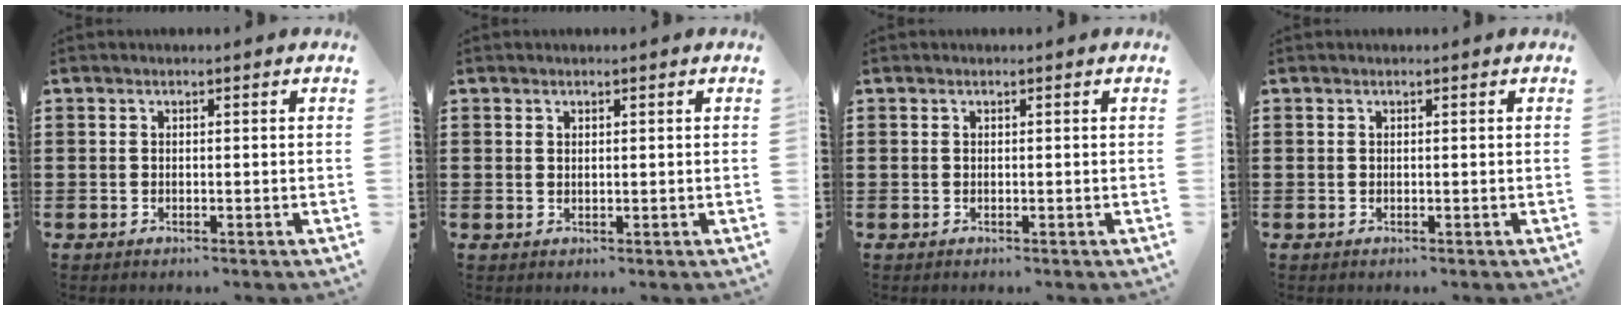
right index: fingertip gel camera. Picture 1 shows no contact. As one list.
[{"total": 0.5, "force": [0.3, 0.3, 0.3], "torque": [-0.006, 0.002, 0.006]}, {"total": 0.0}, {"total": 0.0}]